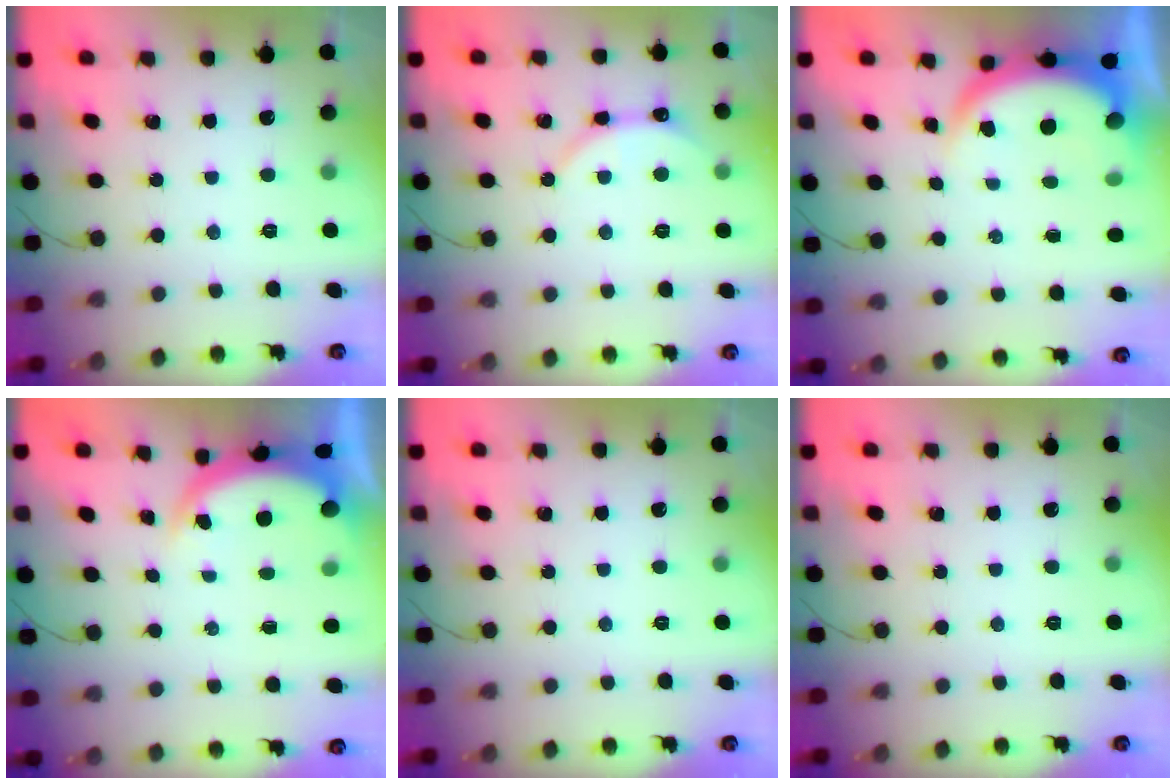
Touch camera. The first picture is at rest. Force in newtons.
{"total": 3.6, "press": 3.6, "slide": 0.4}
{"total": 6.8, "press": 6.8, "slide": 0.9}
{"total": 4.6, "press": 4.6, "slide": 0.3}
{"total": 0.0}
{"total": 0.0}